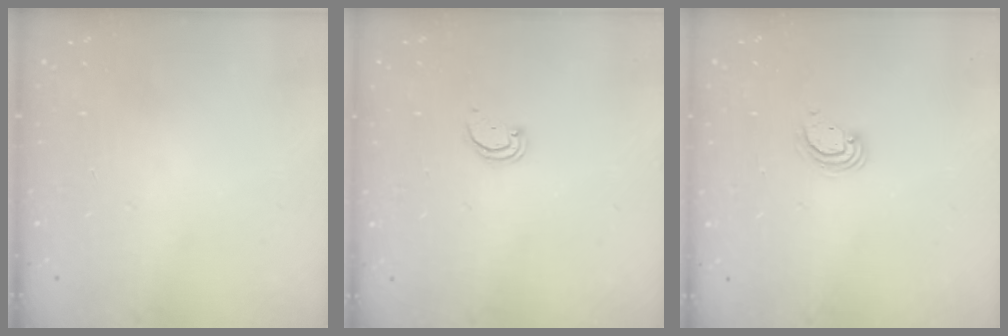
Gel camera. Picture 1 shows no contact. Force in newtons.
{"total": 1.5, "press": 1.5, "slide": 0.1}
{"total": 3.7, "press": 3.7, "slide": 0.3}